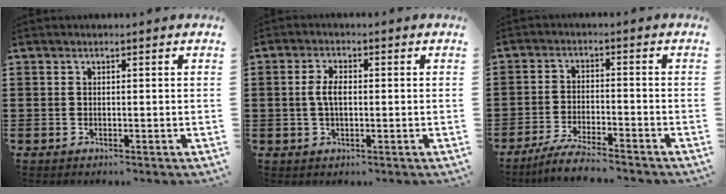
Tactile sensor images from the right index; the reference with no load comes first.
{"total": 3.6, "force": [0.0, 1.7, 3.1], "torque": [-0.076, 0.000, -0.006]}
{"total": 4.6, "force": [-4.3, -0.2, 1.6], "torque": [-0.041, -0.008, -0.086]}